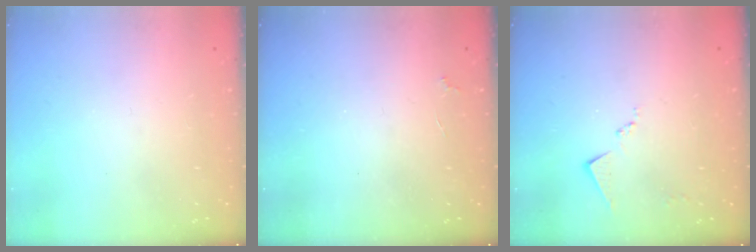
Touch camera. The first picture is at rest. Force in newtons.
{"total": 2.1, "press": 2.0, "slide": 0.4}
{"total": 7.5, "press": 7.5, "slide": 0.4}